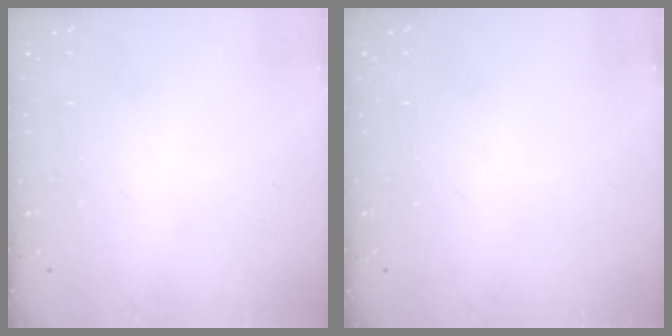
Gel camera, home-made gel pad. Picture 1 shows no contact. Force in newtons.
{"total": 0.0}